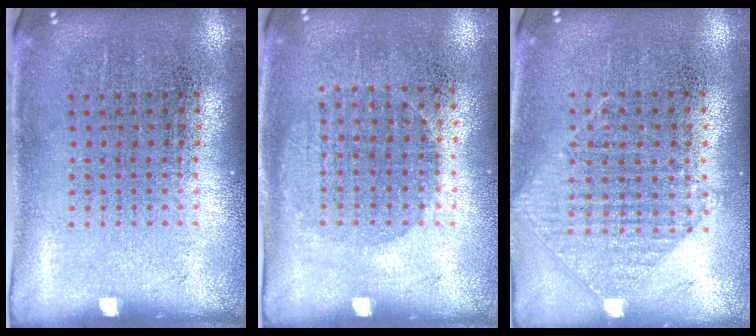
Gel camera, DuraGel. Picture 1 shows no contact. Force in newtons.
{"total": 1.0, "press": 0.9, "slide": 0.4}
{"total": 0.8, "press": 0.7, "slide": 0.2}